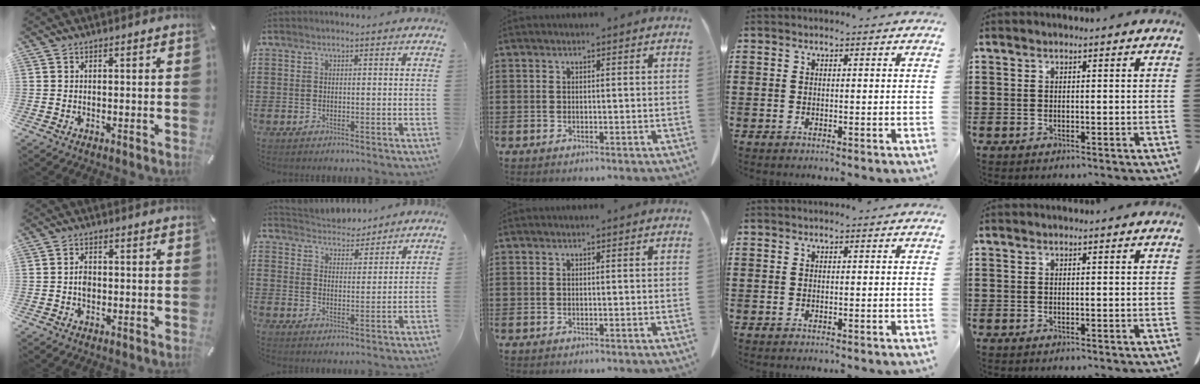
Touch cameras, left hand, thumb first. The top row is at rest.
{"thumb": {"total": 2.4, "force": [-0.3, 1.9, 1.6], "torque": [-0.031, 0.005, -0.006]}, "index": {"total": 4.1, "force": [4.0, 0.8, -0.6], "torque": [-0.009, -0.016, 0.072]}}